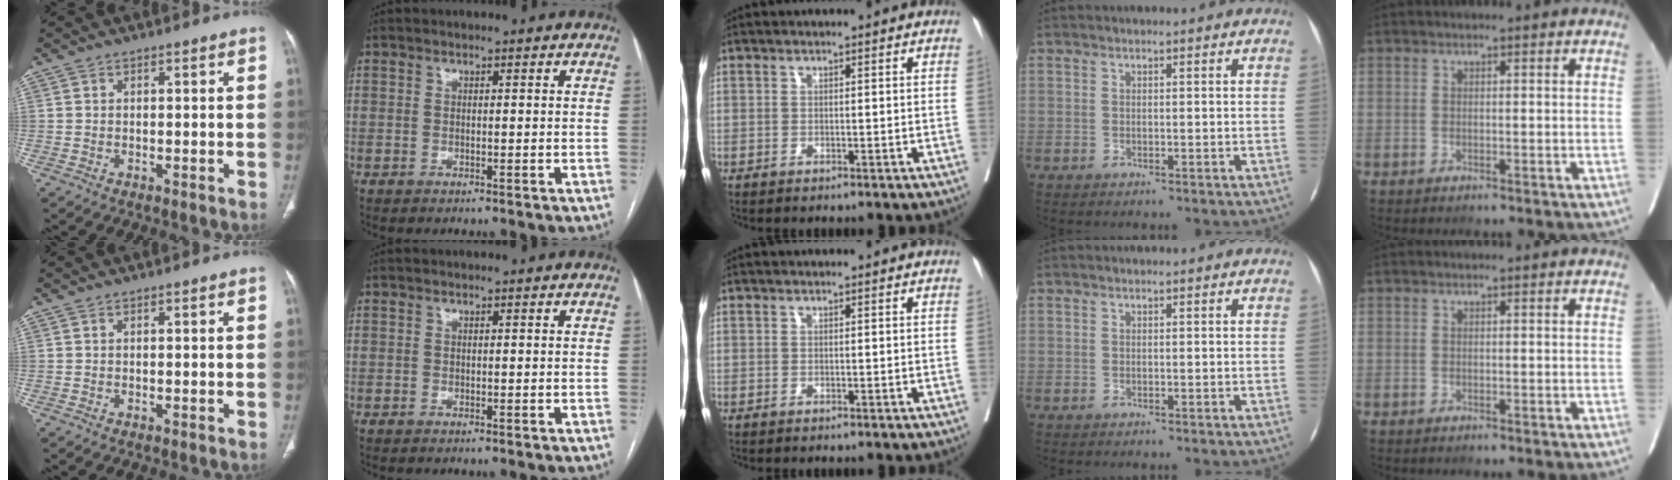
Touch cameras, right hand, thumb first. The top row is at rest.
{}